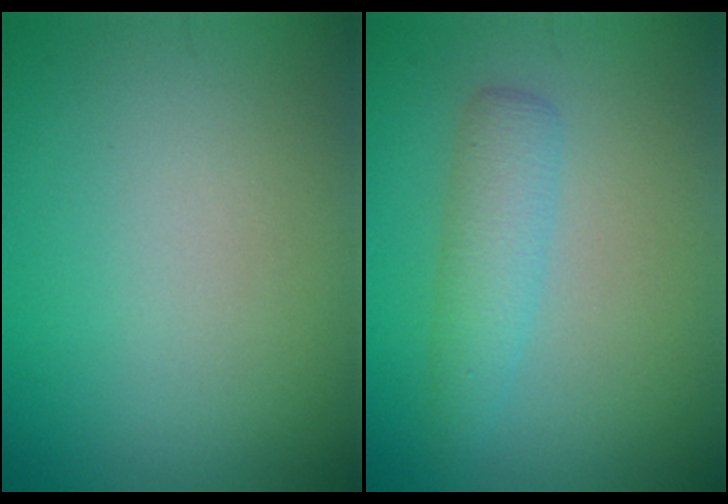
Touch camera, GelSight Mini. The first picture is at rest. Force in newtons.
{"total": 2.8, "press": 2.7, "slide": 0.2}